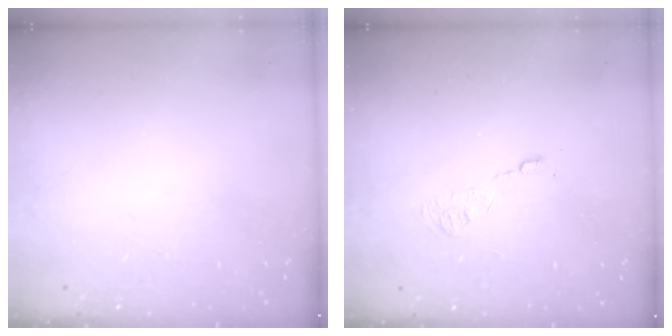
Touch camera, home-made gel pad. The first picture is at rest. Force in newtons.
{"total": 5.7, "press": 5.6, "slide": 0.5}